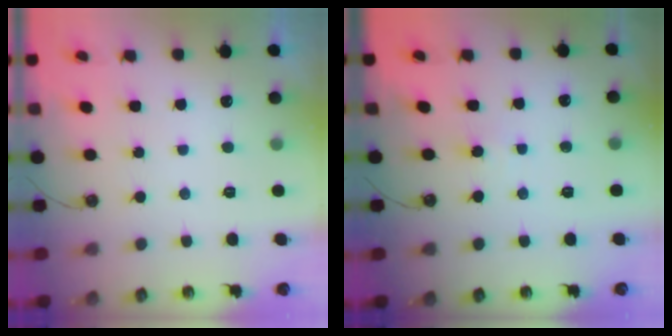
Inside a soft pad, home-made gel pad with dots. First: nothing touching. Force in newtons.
{"total": 2.7, "press": 2.7, "slide": 0.5}